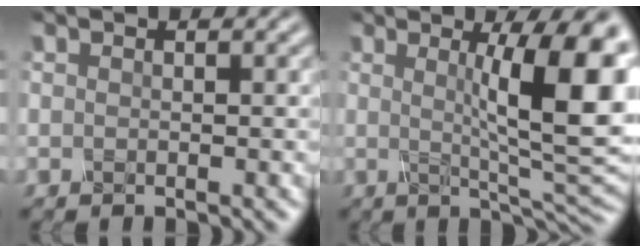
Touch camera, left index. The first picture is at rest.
{"total": 11.3, "force": [1.8, 2.5, 10.8], "torque": [-0.121, 0.000, 0.028]}